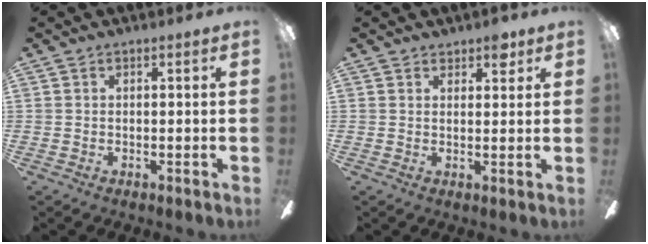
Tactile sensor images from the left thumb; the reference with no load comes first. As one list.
[{"total": 3.6, "force": [2.8, 1.8, 1.5], "torque": [-0.009, -0.009, 0.047]}]